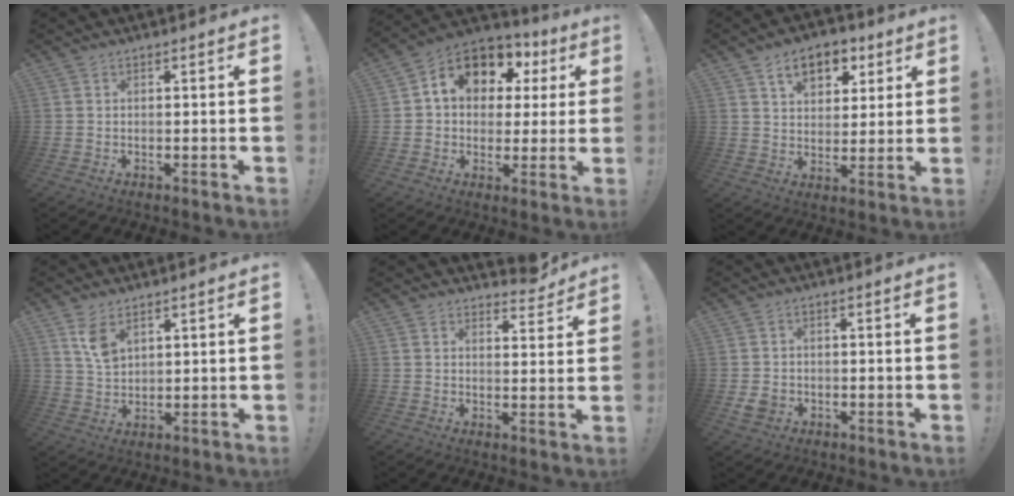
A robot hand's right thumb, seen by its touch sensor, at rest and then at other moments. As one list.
[{"total": 11.8, "force": [4.8, 8.8, 6.2], "torque": [-0.097, -0.026, 0.088]}, {"total": 11.0, "force": [5.7, 7.1, 6.2], "torque": [-0.090, -0.019, 0.105]}, {"total": 6.6, "force": [3.8, 3.6, 4.0], "torque": [-0.057, -0.023, 0.068]}, {"total": 5.0, "force": [4.4, 1.8, 1.5], "torque": [-0.007, -0.036, 0.077]}, {"total": 3.6, "force": [-1.0, 3.0, 1.9], "torque": [-0.041, 0.003, -0.016]}]